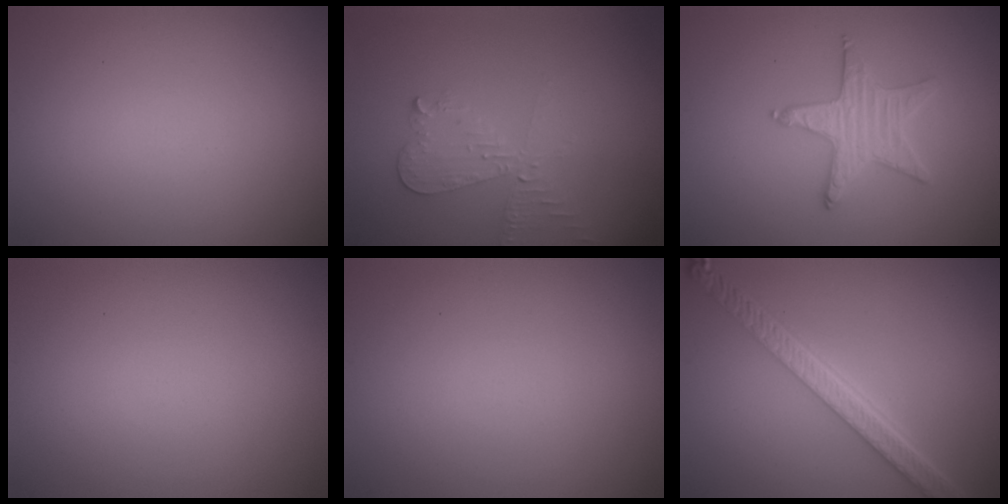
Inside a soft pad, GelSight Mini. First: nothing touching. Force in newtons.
{"total": 2.8, "press": 2.6, "slide": 0.9}
{"total": 2.4, "press": 2.4, "slide": 0.2}
{"total": 0.0}
{"total": 0.0}
{"total": 5.4, "press": 4.1, "slide": 3.4}